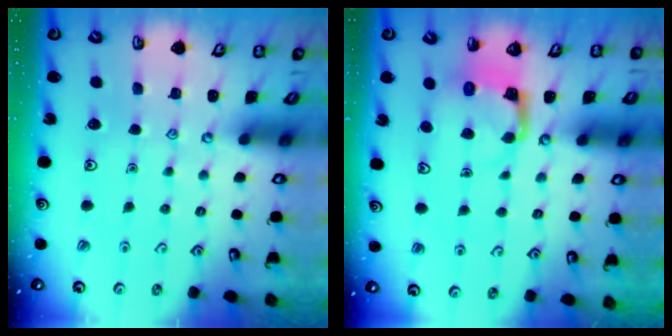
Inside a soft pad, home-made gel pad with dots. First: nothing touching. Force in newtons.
{"total": 4.6, "press": 4.5, "slide": 0.4}